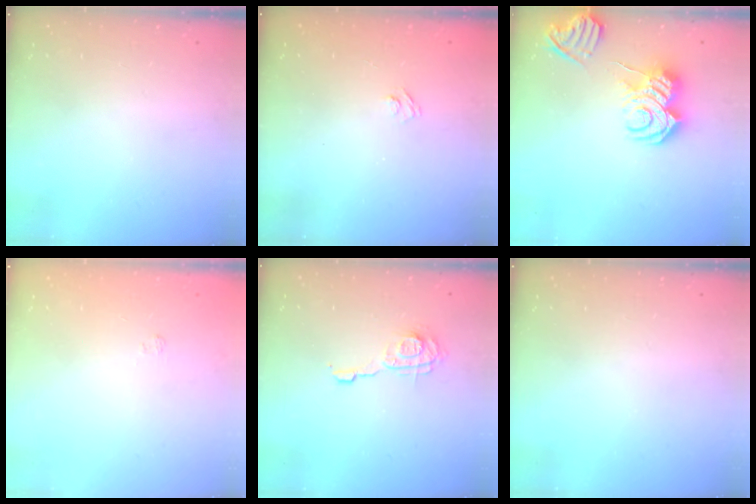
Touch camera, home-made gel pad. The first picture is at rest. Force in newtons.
{"total": 2.7, "press": 2.5, "slide": 0.9}
{"total": 11.2, "press": 11.2, "slide": 1.3}
{"total": 1.7, "press": 1.2, "slide": 1.1}
{"total": 9.0, "press": 9.0, "slide": 0.4}
{"total": 0.0}